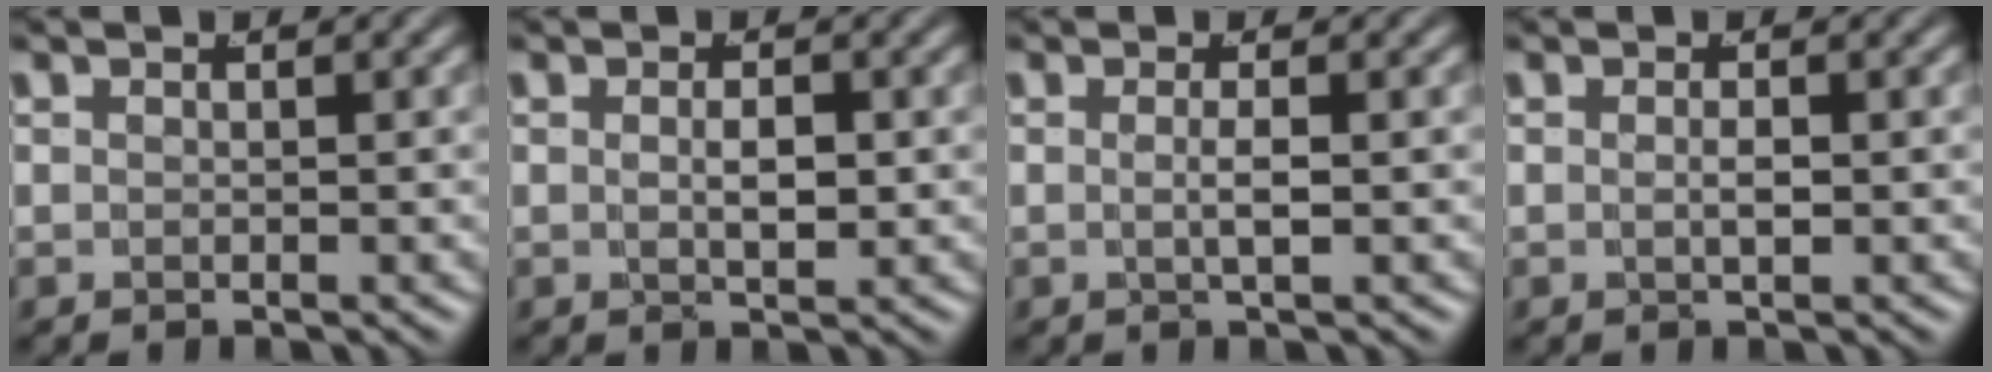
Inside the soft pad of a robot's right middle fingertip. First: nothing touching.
{"total": 1.9, "force": [0.1, 0.4, 1.9], "torque": [-0.028, -0.011, 0.008]}
{"total": 1.5, "force": [-0.3, -0.5, 1.3], "torque": [-0.028, -0.008, -0.001]}
{"total": 1.0, "force": [-0.2, -0.2, 0.9], "torque": [-0.016, -0.006, 0.000]}